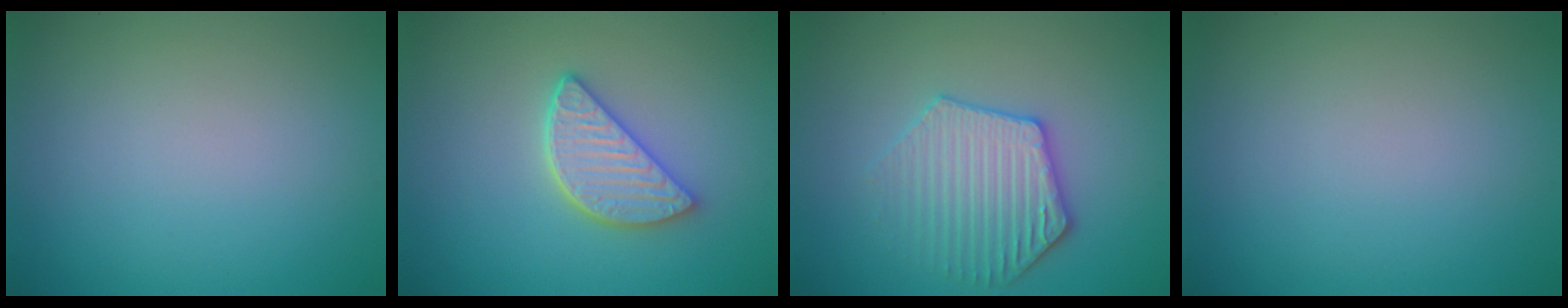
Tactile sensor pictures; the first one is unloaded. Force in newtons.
{"total": 4.1, "press": 3.4, "slide": 2.3}
{"total": 3.5, "press": 3.4, "slide": 0.8}
{"total": 0.0}